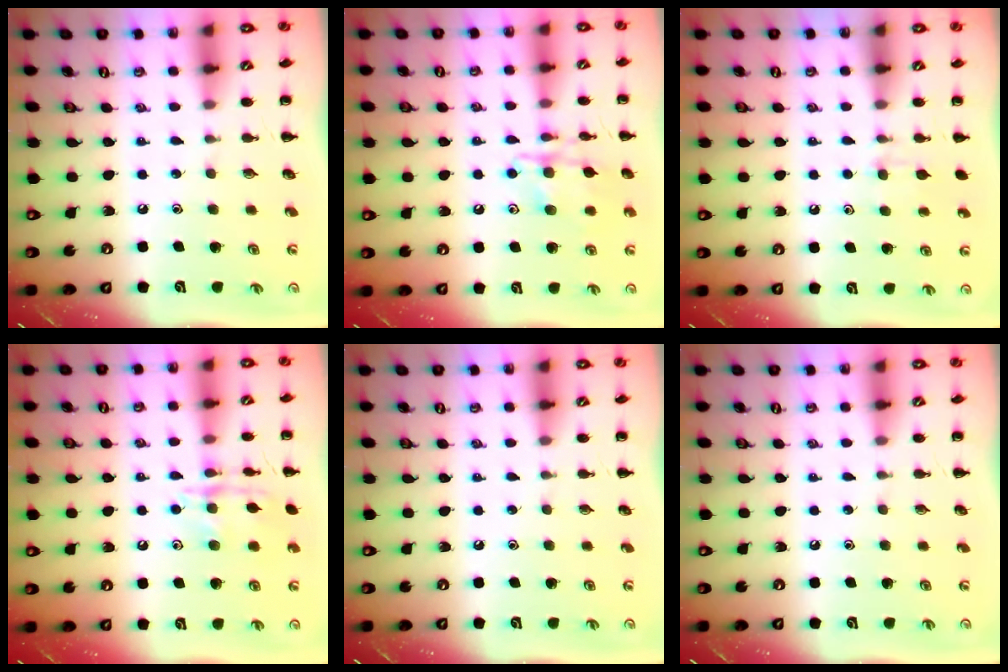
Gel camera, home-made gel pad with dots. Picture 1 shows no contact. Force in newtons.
{"total": 13.2, "press": 13.2, "slide": 0.8}
{"total": 5.9, "press": 5.6, "slide": 1.7}
{"total": 12.3, "press": 12.3, "slide": 0.6}
{"total": 0.0}
{"total": 0.0}